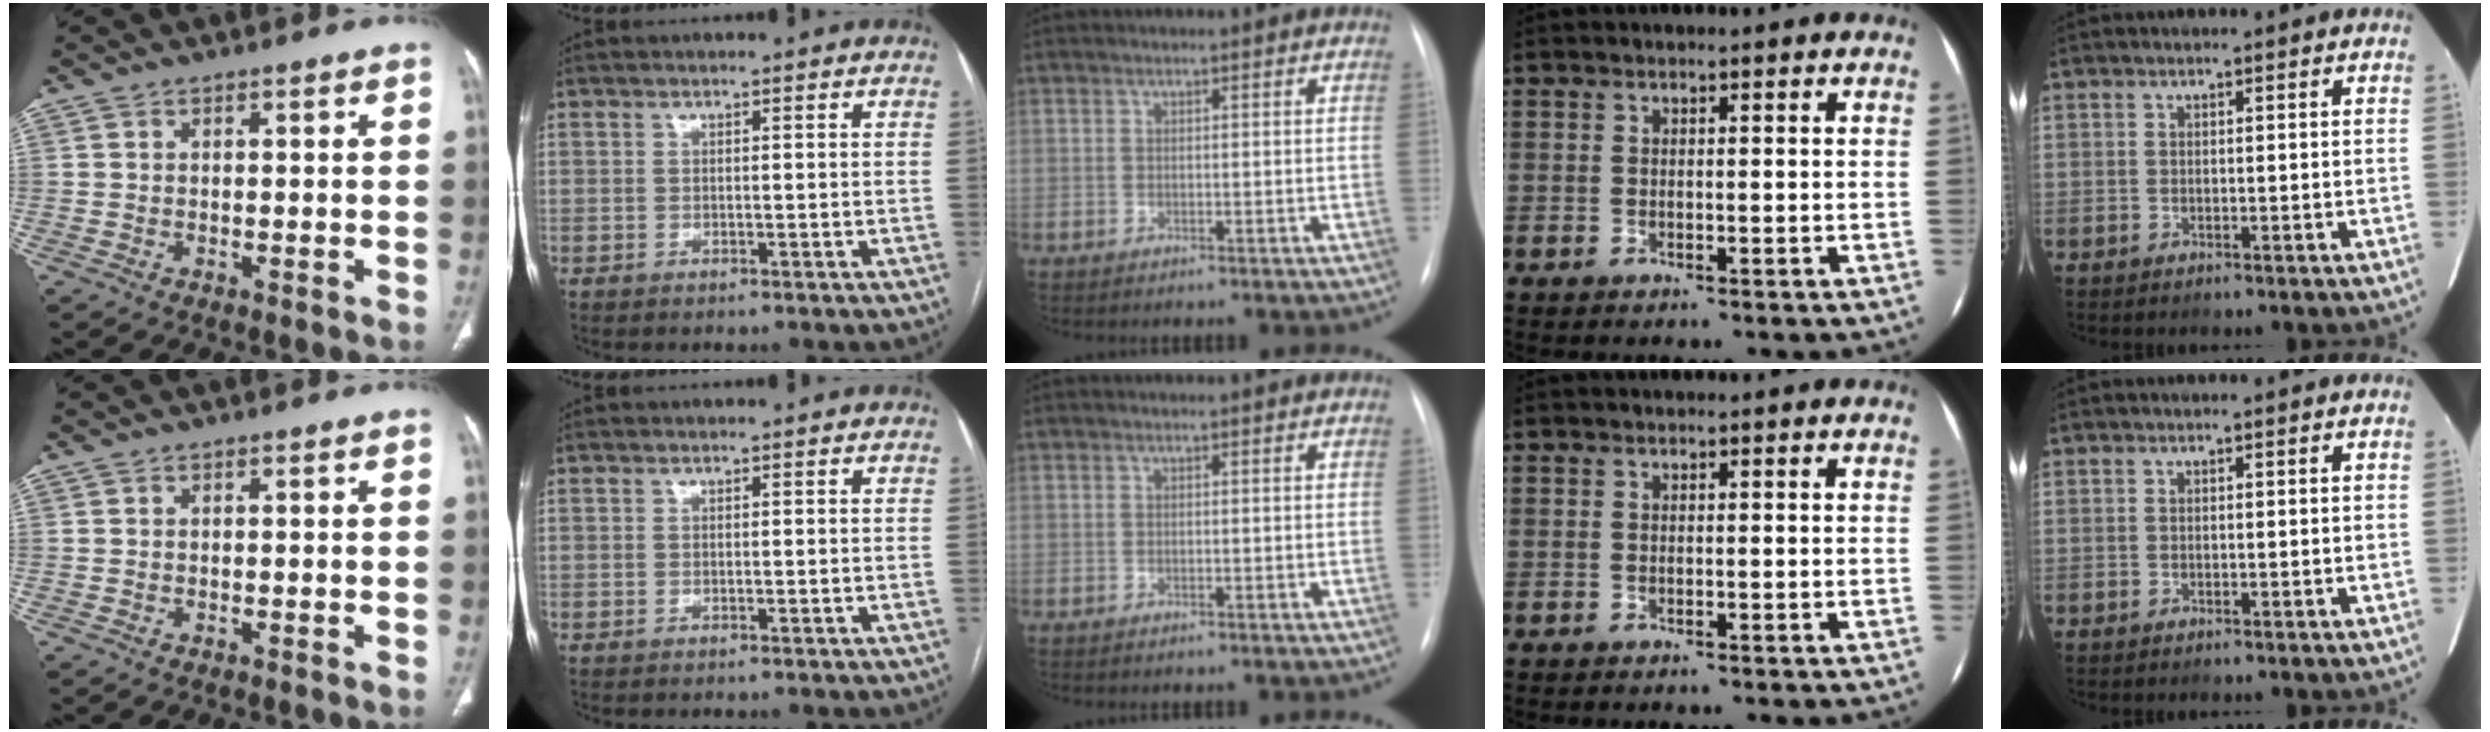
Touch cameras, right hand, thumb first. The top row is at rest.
{}